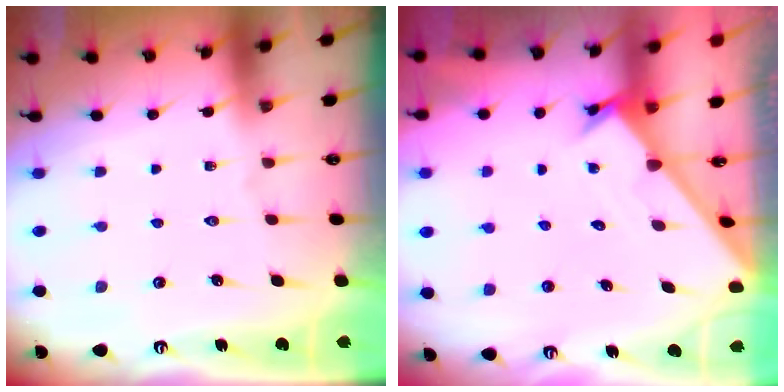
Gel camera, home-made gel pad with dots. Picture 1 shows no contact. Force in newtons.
{"total": 1.7, "press": 1.7, "slide": 0.1}